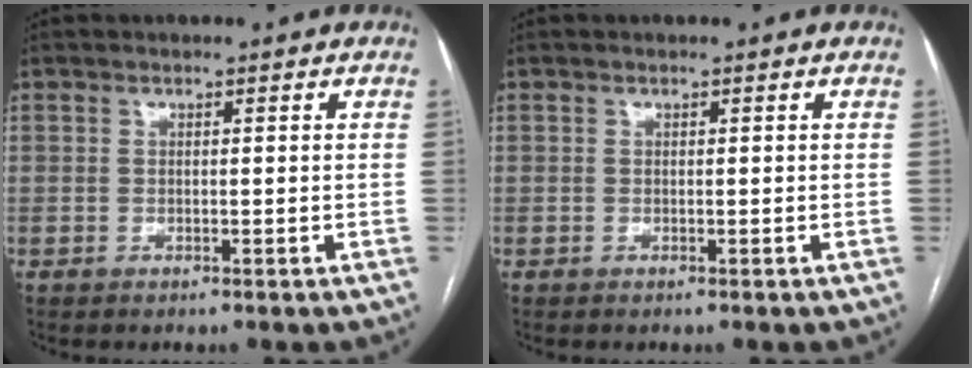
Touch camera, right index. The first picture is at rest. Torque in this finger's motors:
{"motor_torque": [0.00, 0.00, 0.00, 0.00]}